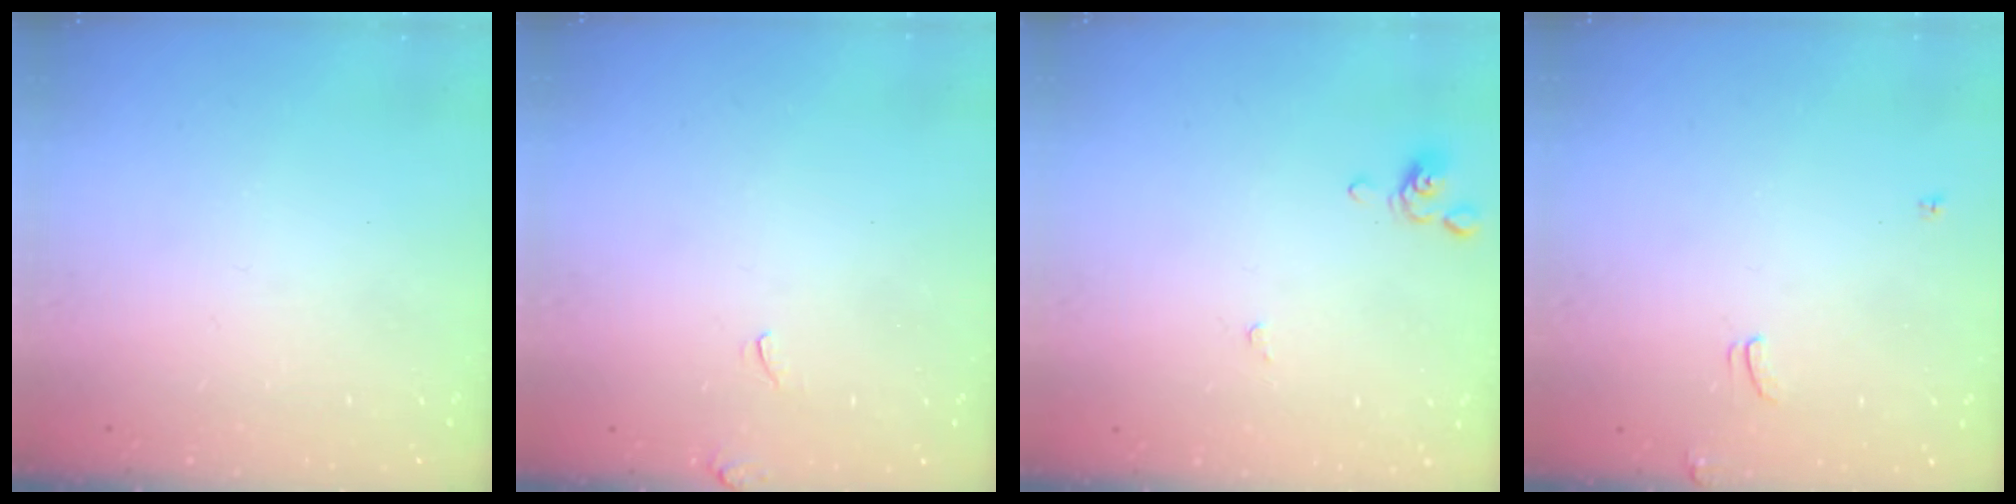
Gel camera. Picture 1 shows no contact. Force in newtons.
{"total": 3.7, "press": 3.7, "slide": 0.5}
{"total": 0.0}
{"total": 3.4, "press": 3.4, "slide": 0.3}